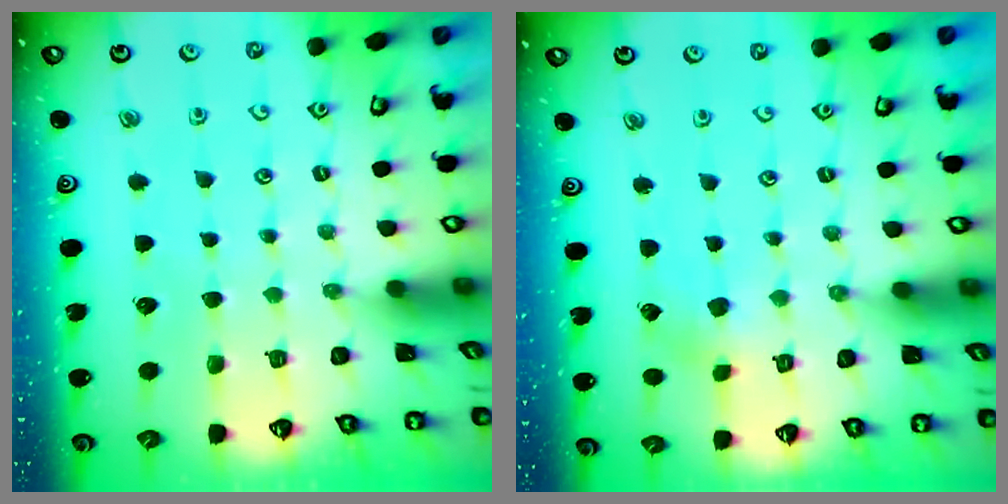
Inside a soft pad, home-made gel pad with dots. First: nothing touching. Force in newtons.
{"total": 2.3, "press": 2.1, "slide": 0.7}